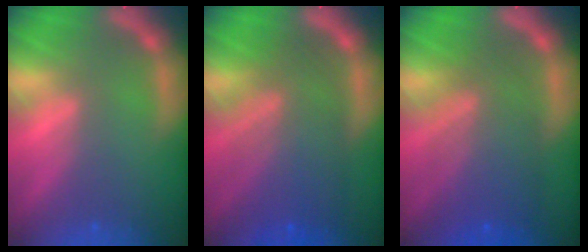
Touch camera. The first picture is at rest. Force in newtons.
{"total": 9.1}
{"total": 8.1}